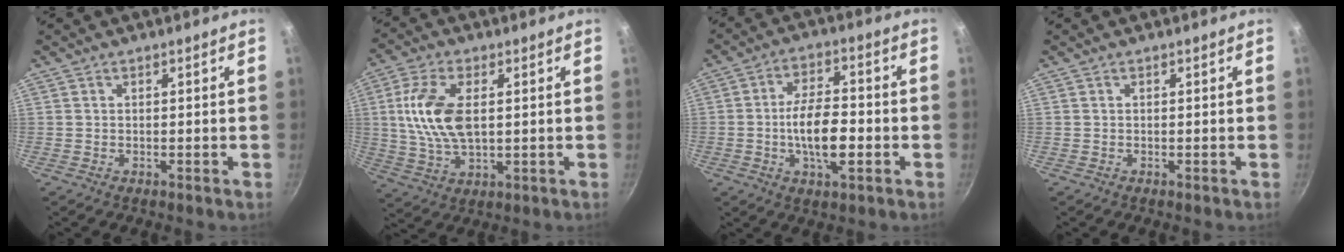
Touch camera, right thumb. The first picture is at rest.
{"total": 12.1, "force": [1.7, 6.4, 10.1], "torque": [-0.197, 0.000, 0.034]}
{"total": 10.8, "force": [-2.3, 5.0, 9.3], "torque": [-0.153, 0.024, -0.042]}
{"total": 0.0}